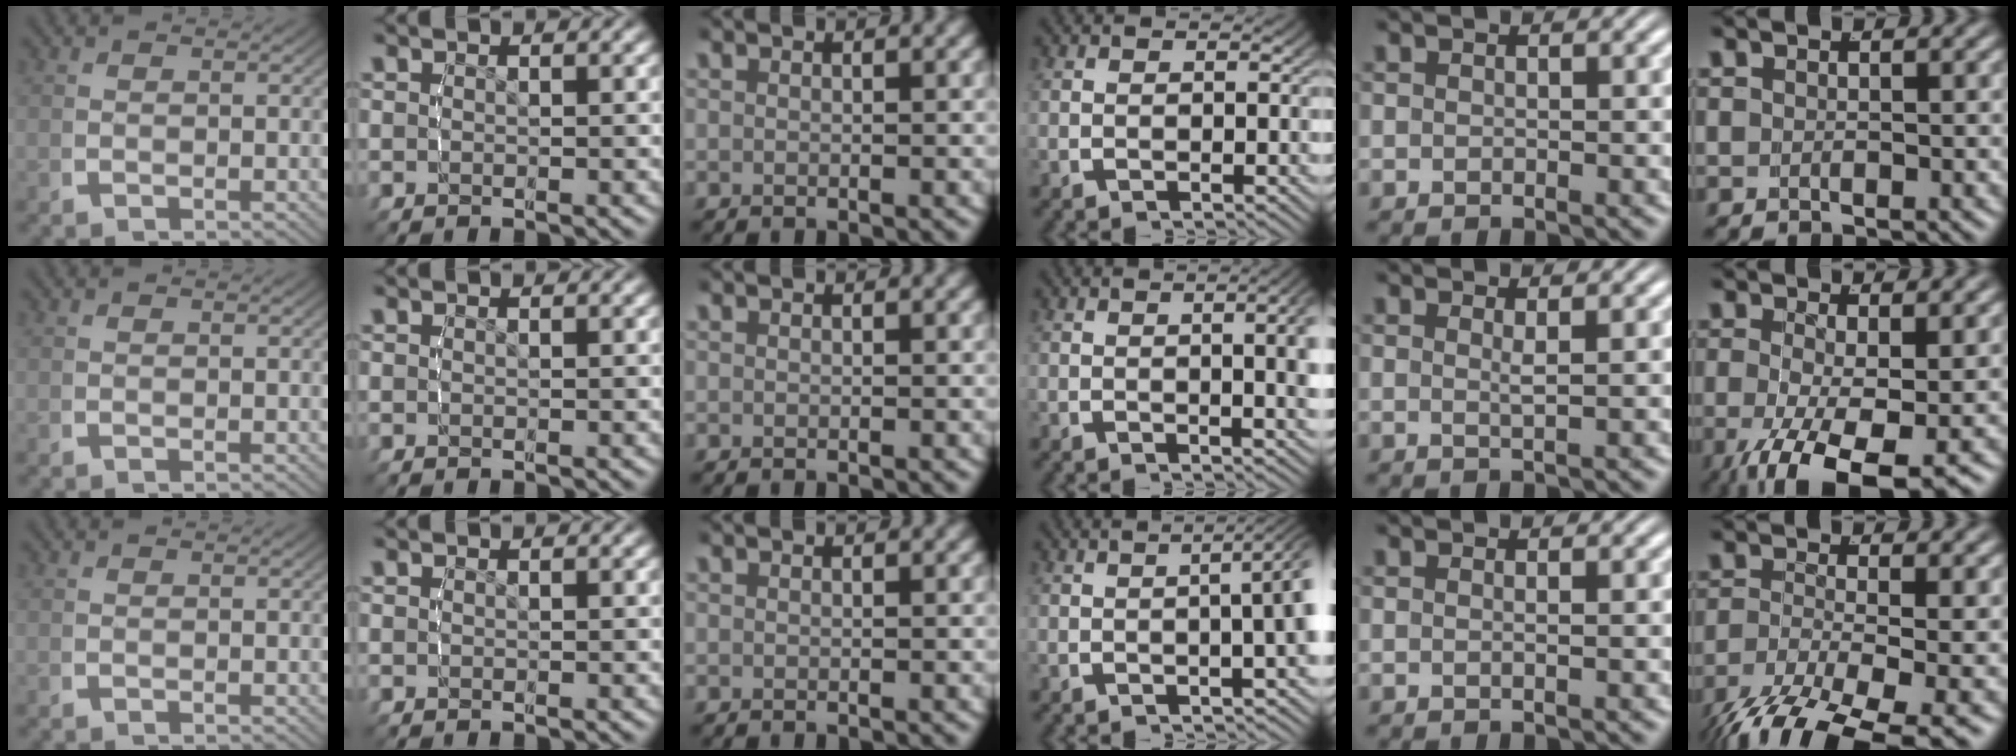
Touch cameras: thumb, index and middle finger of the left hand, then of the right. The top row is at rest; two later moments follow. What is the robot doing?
{"motion": "lift_and_place", "object": "condiment"}